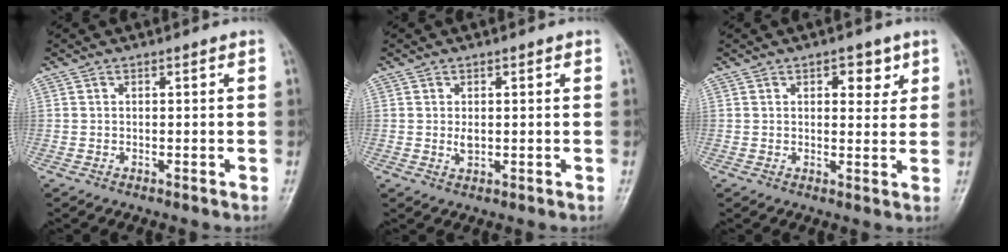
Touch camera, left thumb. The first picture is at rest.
{"total": 2.0, "force": [0.2, 1.2, 1.5], "torque": [-0.022, -0.004, 0.004]}
{"total": 4.6, "force": [2.3, 2.6, 3.0], "torque": [-0.012, -0.010, 0.028]}